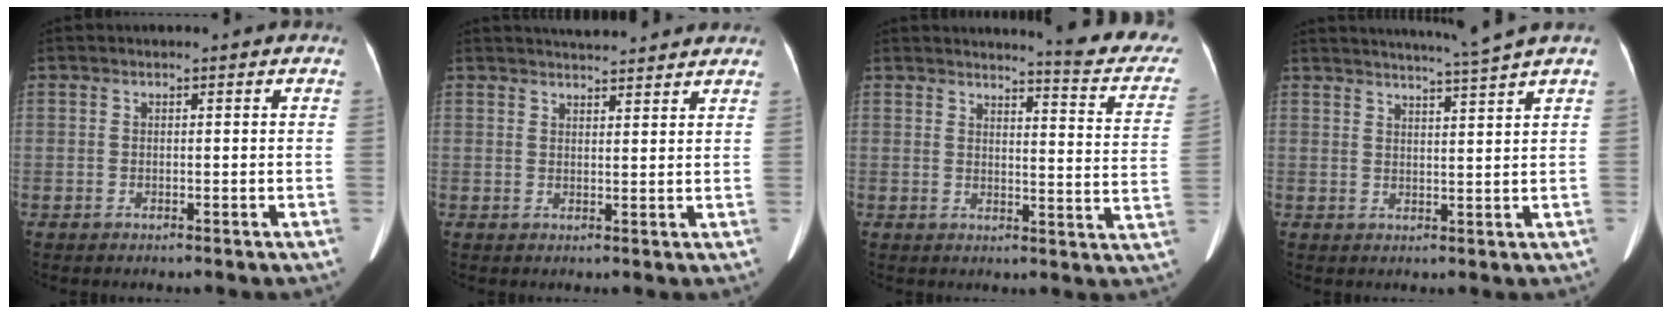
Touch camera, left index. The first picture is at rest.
{"total": 7.6, "force": [7.2, 0.9, 2.5], "torque": [-0.036, 0.024, 0.089]}
{"total": 12.1, "force": [11.6, 0.3, 3.5], "torque": [-0.027, -0.072, 0.113]}
{"total": 6.8, "force": [5.9, -2.2, 2.5], "torque": [-0.038, -0.012, 0.085]}